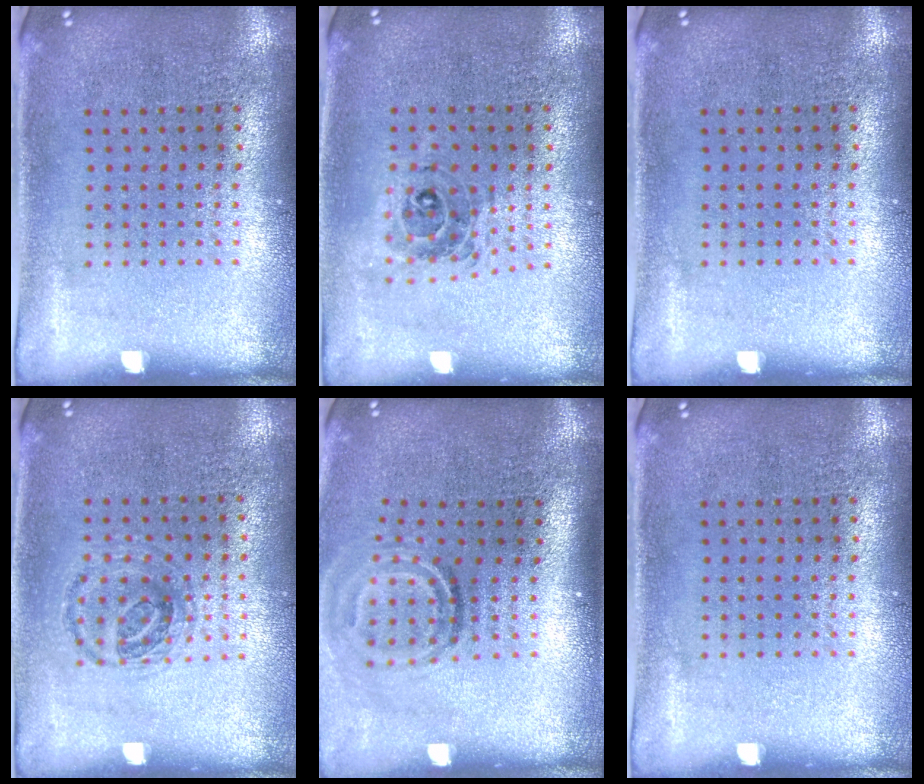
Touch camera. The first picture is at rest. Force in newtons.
{"total": 0.8, "press": 0.8, "slide": 0.1}
{"total": 0.0}
{"total": 0.9, "press": 0.9, "slide": 0.2}
{"total": 1.9, "press": 1.2, "slide": 1.5}
{"total": 0.0}